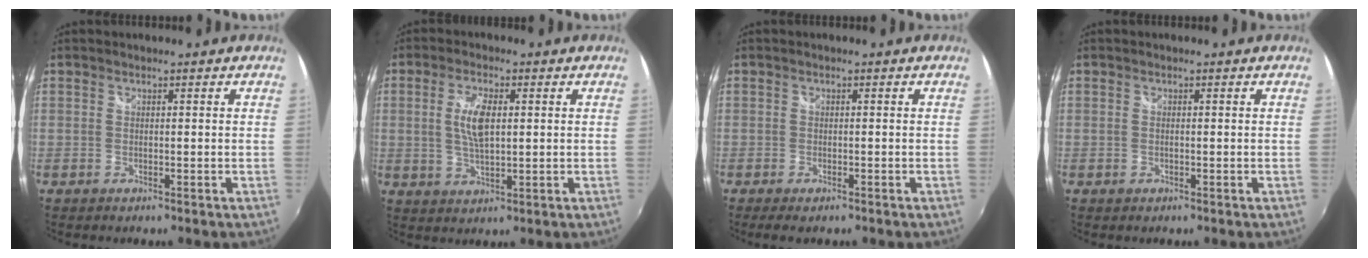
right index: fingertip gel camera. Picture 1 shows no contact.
{"total": 6.4, "force": [0.9, 2.6, 5.8], "torque": [-0.113, 0.002, 0.019]}
{"total": 2.9, "force": [-2.1, 1.0, 1.7], "torque": [-0.036, -0.013, -0.035]}
{"total": 0.5, "force": [-0.2, 0.2, 0.4], "torque": [-0.010, 0.001, -0.003]}